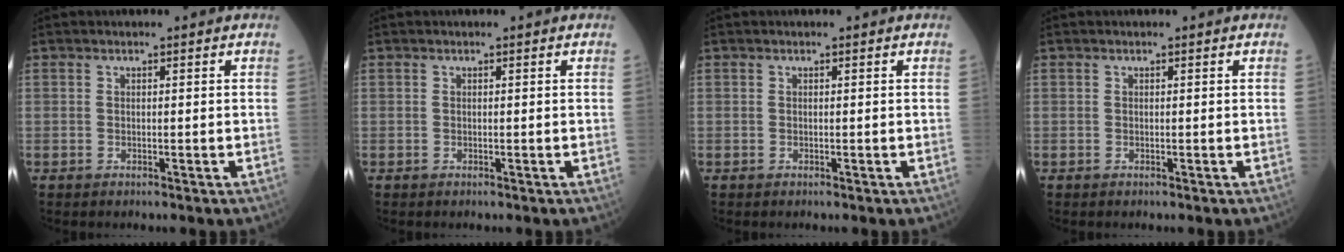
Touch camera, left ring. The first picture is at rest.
{"total": 0.0}
{"total": 0.0}
{"total": 0.0}